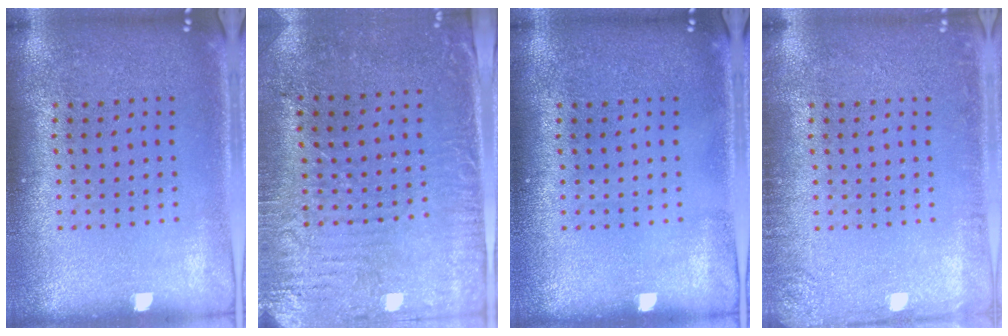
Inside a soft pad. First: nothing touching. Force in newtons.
{"total": 3.1, "press": 2.5, "slide": 1.8}
{"total": 0.0}
{"total": 1.7, "press": 1.7, "slide": 0.3}